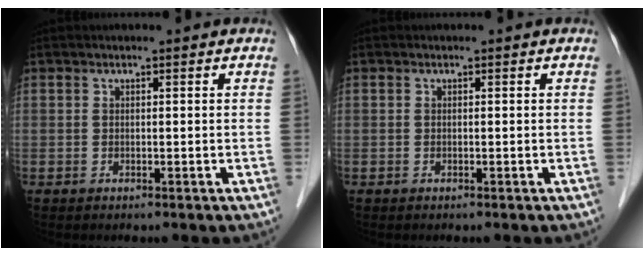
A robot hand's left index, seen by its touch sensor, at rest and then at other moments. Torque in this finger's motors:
{"motor_torque": [0.00, 0.00, -0.02, -0.01]}